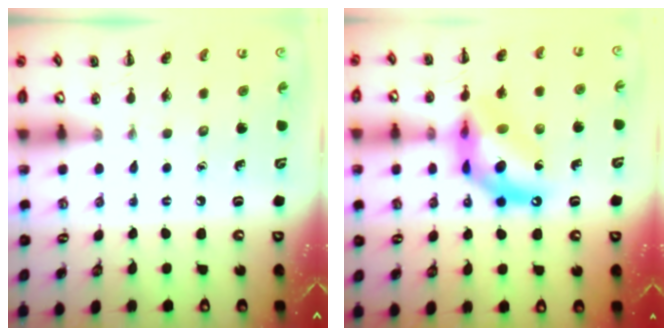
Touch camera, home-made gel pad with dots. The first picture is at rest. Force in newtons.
{"total": 13.0, "press": 12.6, "slide": 3.0}